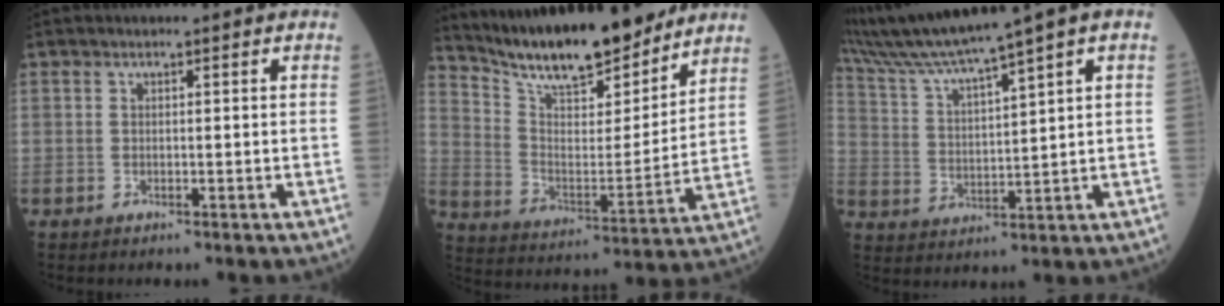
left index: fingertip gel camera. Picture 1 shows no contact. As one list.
[{"total": 17.9, "force": [15.8, 3.0, 8.0], "torque": [-0.140, -0.015, 0.264]}, {"total": 11.3, "force": [8.9, -1.8, 6.7], "torque": [-0.128, 0.014, 0.169]}]